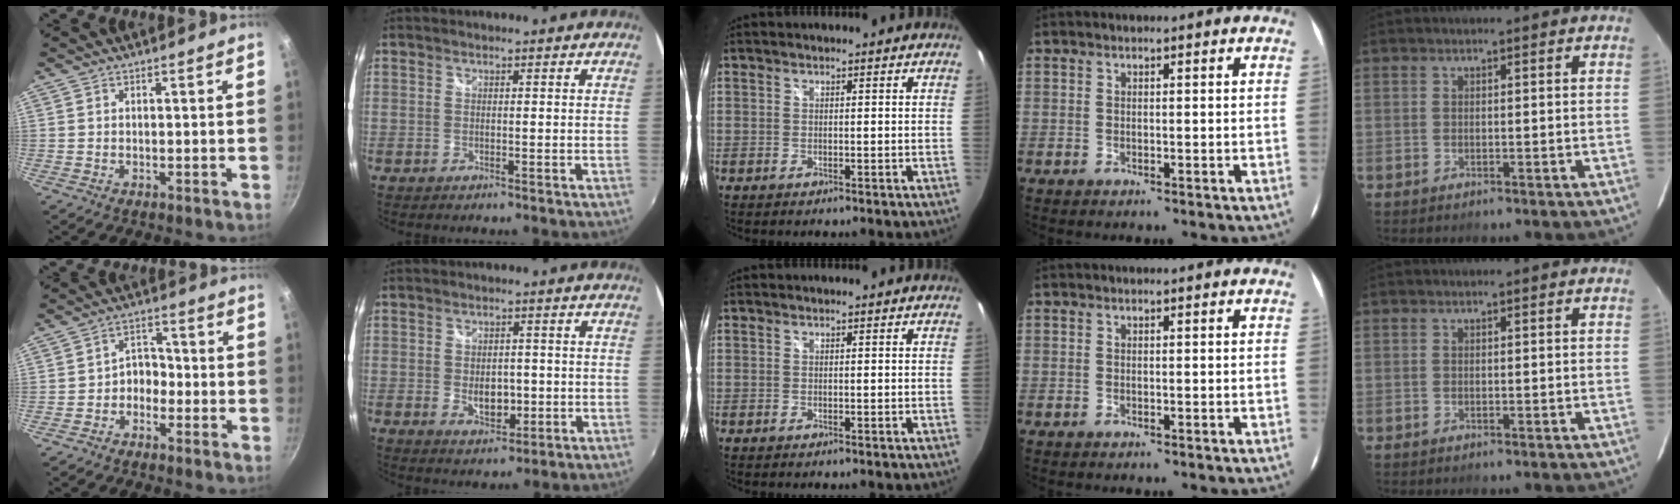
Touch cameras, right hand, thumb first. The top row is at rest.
{"thumb": {"total": 4.3, "force": [-1.9, 3.2, 2.1], "torque": [-0.003, 0.030, -0.038]}, "index": {"total": 5.6, "force": [-0.9, 3.7, 4.1], "torque": [-0.072, -0.007, -0.009]}}